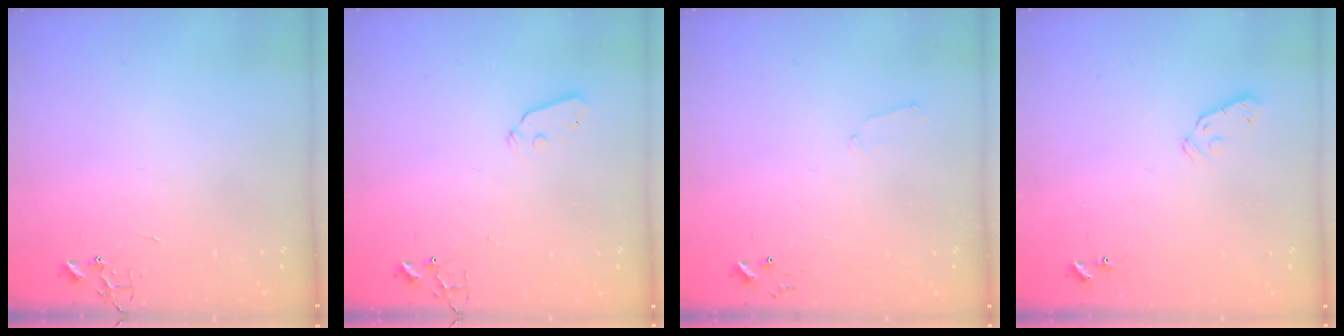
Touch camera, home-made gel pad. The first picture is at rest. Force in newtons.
{"total": 3.3, "press": 3.3, "slide": 0.4}
{"total": 5.1, "press": 5.0, "slide": 0.6}
{"total": 5.9, "press": 5.9, "slide": 0.6}